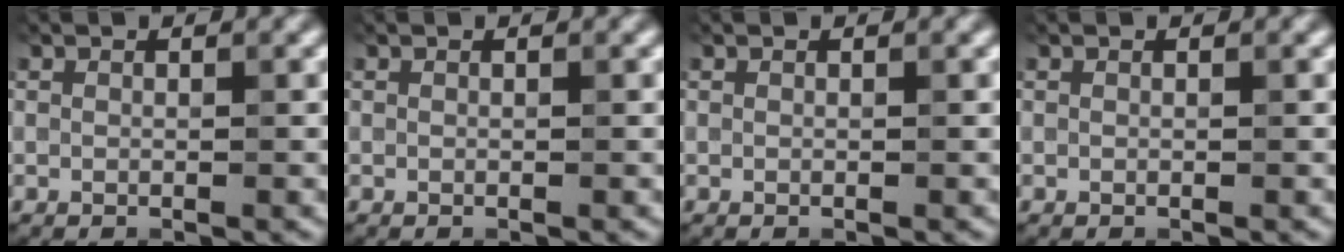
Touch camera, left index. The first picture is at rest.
{"total": 0.0}
{"total": 0.0}
{"total": 0.0}